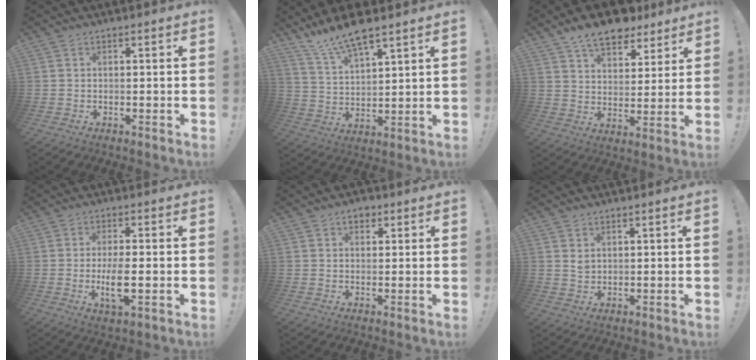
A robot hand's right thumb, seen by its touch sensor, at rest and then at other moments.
{"total": 10.9, "force": [9.0, 2.2, 5.8], "torque": [-0.116, -0.050, 0.162]}
{"total": 12.1, "force": [9.1, 5.8, 5.5], "torque": [-0.090, -0.053, 0.166]}
{"total": 7.5, "force": [-1.3, 2.0, 7.1], "torque": [-0.138, -0.011, -0.025]}
{"total": 3.1, "force": [1.6, 2.1, 1.5], "torque": [-0.018, -0.002, 0.027]}
{"total": 2.0, "force": [1.2, 1.3, 0.9], "torque": [-0.012, -0.004, 0.021]}